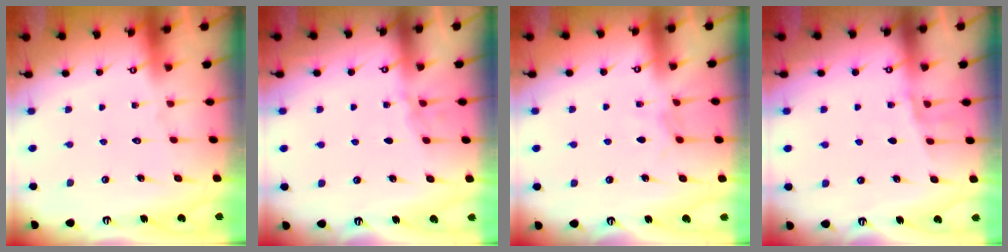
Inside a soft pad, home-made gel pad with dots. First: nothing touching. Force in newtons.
{"total": 3.5, "press": 3.5, "slide": 0.5}
{"total": 4.1, "press": 4.0, "slide": 0.5}
{"total": 3.9, "press": 3.7, "slide": 1.3}